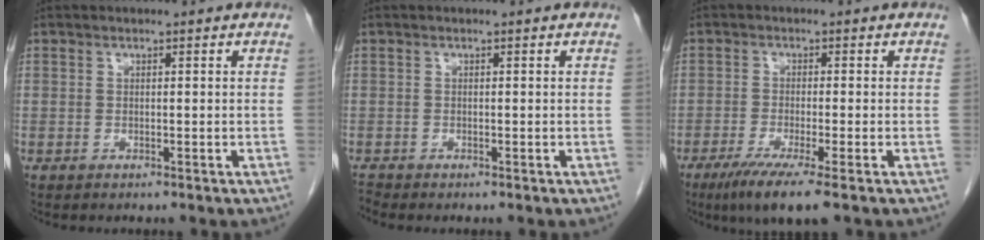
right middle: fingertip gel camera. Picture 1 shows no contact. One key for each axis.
{"total": 0.5, "fx": -0.5, "fy": -0.2, "fz": -0.1, "tx": 0.000, "ty": -0.006, "tz": -0.011}
{"total": 6.7, "fx": -4.2, "fy": -0.1, "fz": 5.2, "tx": -0.091, "ty": -0.020, "tz": -0.074}